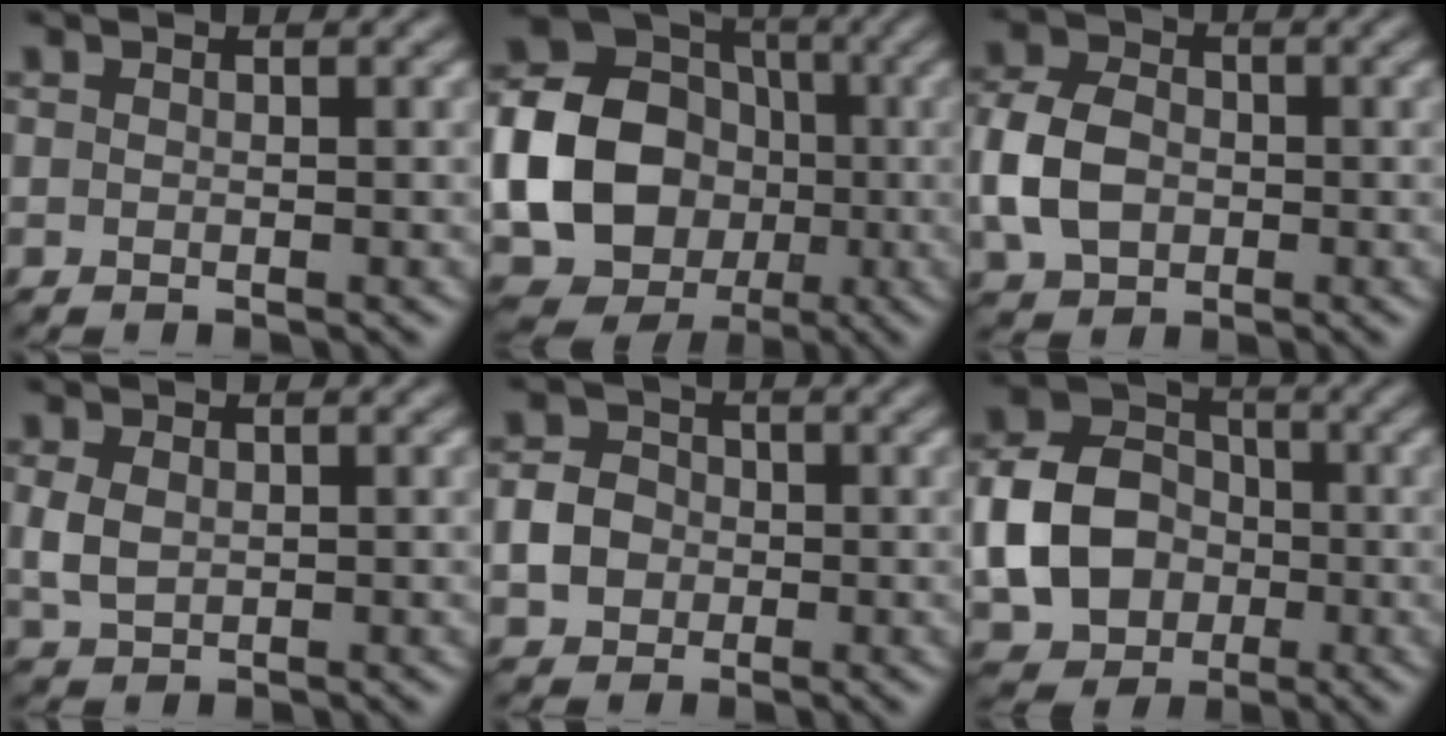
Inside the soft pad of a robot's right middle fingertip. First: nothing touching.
{"total": 16.7, "force": [-1.8, 14.9, 7.4], "torque": [-0.160, -0.011, -0.052]}
{"total": 6.3, "force": [-1.1, 4.6, 4.1], "torque": [-0.099, 0.005, -0.030]}
{"total": 2.3, "force": [0.3, 1.7, 1.5], "torque": [-0.042, 0.002, 0.009]}
{"total": 3.0, "force": [-0.6, 2.6, 1.4], "torque": [-0.024, 0.004, -0.016]}
{"total": 7.7, "force": [-1.3, 6.3, 4.2], "torque": [-0.088, 0.006, -0.032]}